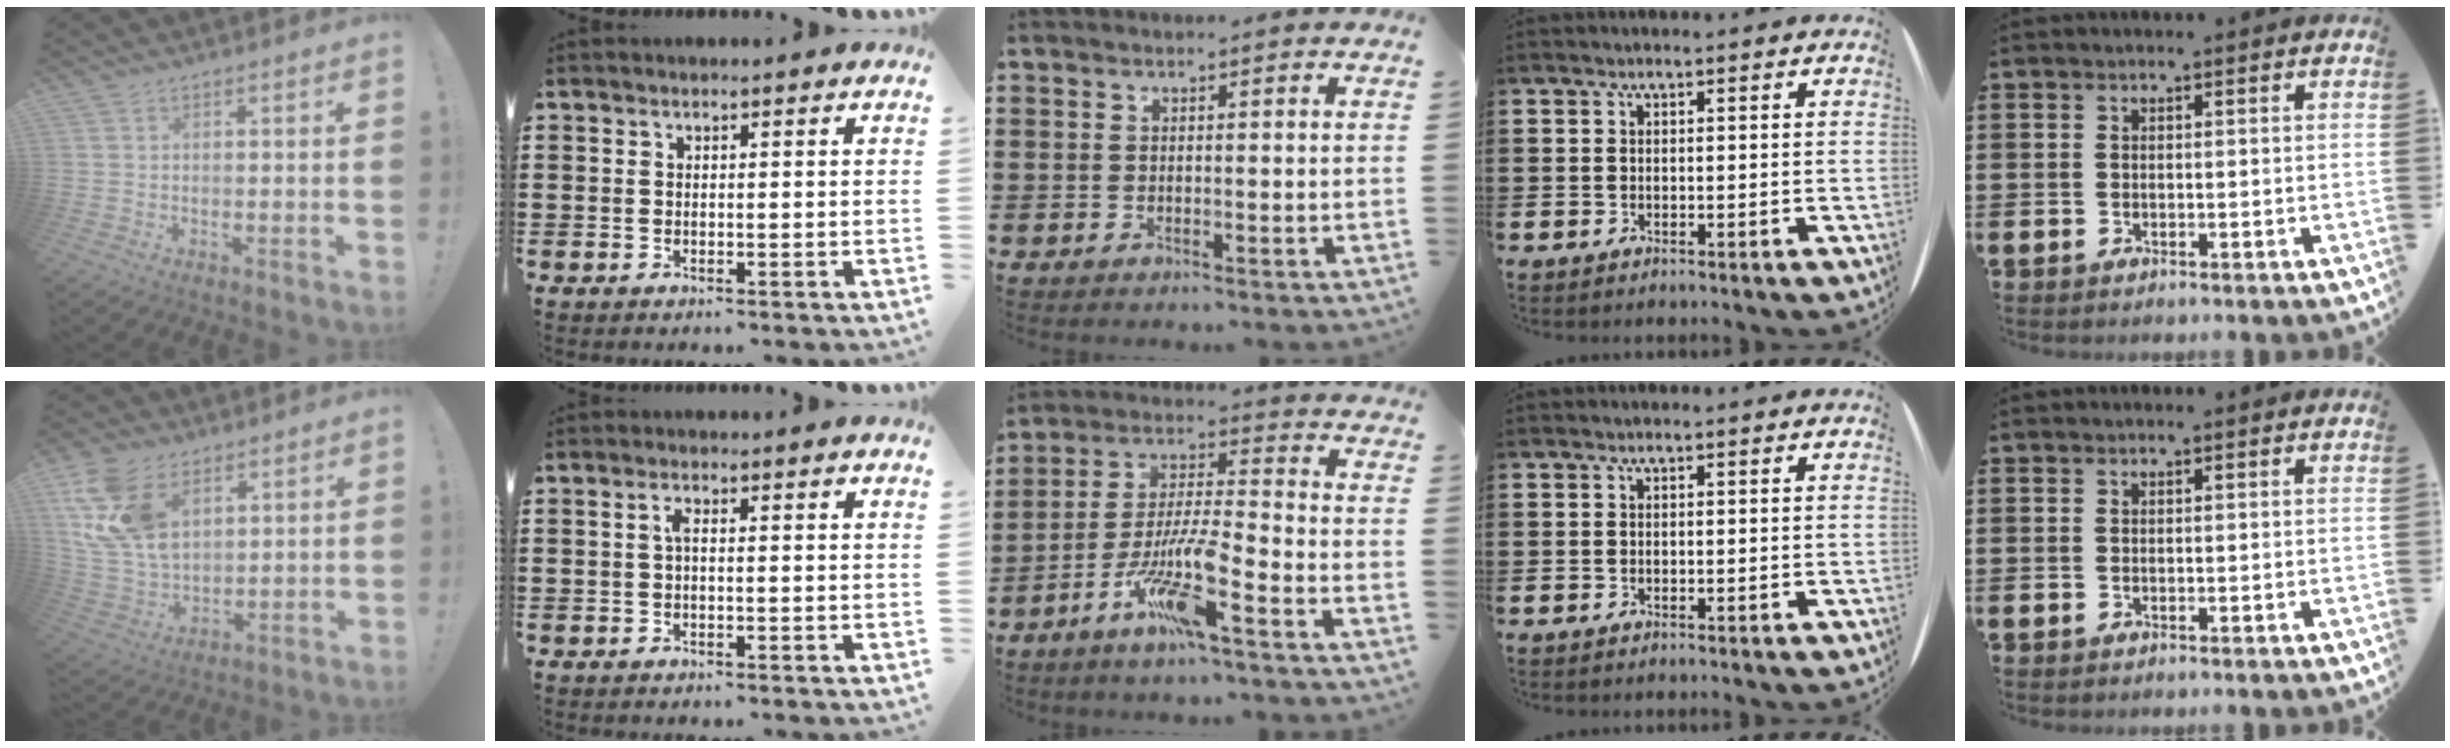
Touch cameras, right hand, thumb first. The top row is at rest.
{"thumb": {"total": 16.8, "force": [8.0, 10.6, 10.4], "torque": [-0.221, -0.035, 0.153]}, "index": {"total": 1.9, "force": [0.0, 0.4, 1.8], "torque": [-0.036, 0.002, -0.002]}, "middle": {"total": 10.6, "force": [-6.1, 1.4, 8.5], "torque": [-0.175, -0.003, -0.118]}}